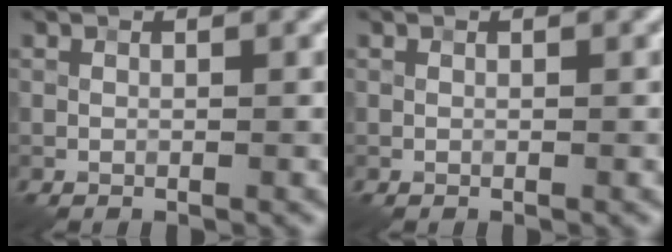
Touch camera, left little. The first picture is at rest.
{"total": 0.0}